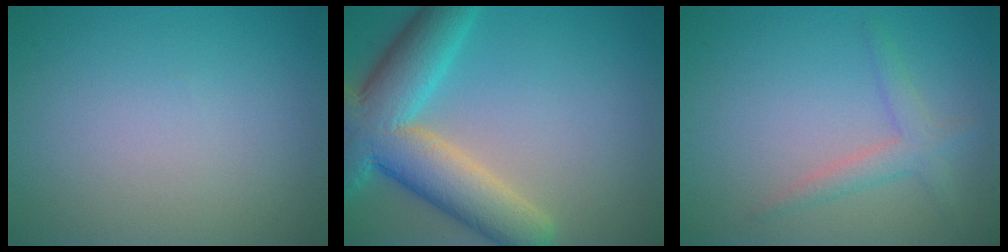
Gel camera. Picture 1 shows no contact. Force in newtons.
{"total": 10.0, "press": 10.0, "slide": 0.6}
{"total": 2.1, "press": 2.1, "slide": 0.1}